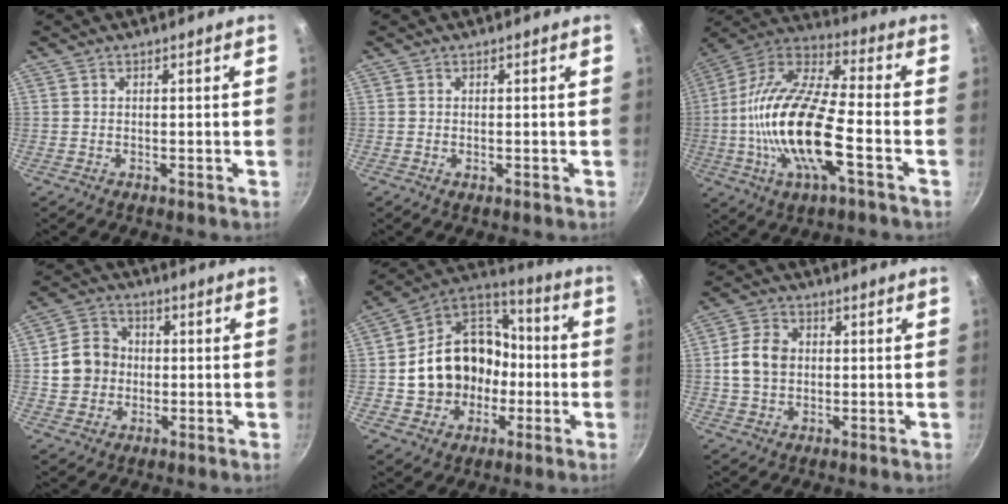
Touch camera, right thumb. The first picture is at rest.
{"total": 0.7, "force": [-0.2, 0.3, 0.6], "torque": [-0.011, 0.001, -0.003]}
{"total": 21.8, "force": [-4.8, 7.7, 19.8], "torque": [-0.385, 0.033, -0.109]}
{"total": 8.8, "force": [-0.1, 7.9, 3.8], "torque": [-0.034, 0.019, -0.011]}
{"total": 19.0, "force": [-2.6, 15.8, 10.2], "torque": [-0.144, 0.055, -0.038]}
{"total": 7.3, "force": [0.4, 5.8, 4.5], "torque": [-0.070, 0.010, -0.001]}